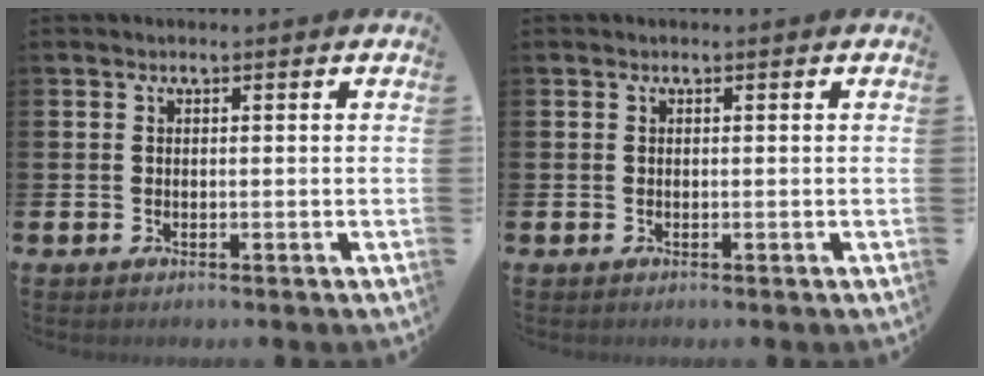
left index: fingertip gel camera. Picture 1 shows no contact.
{"total": 0.0}